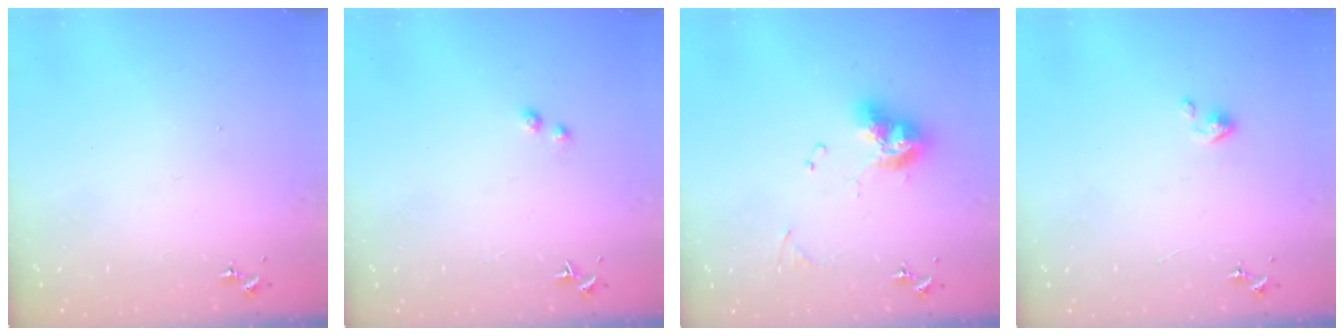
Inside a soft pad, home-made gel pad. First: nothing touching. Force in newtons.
{"total": 1.0, "press": 1.0, "slide": 0.1}
{"total": 11.7, "press": 11.7, "slide": 1.2}
{"total": 3.5, "press": 3.5, "slide": 0.3}